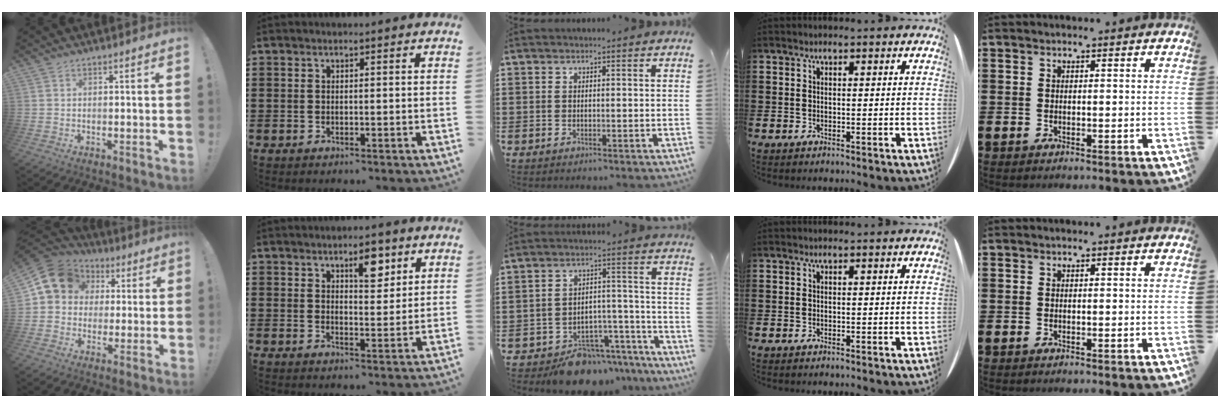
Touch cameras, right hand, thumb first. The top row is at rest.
{"thumb": {"total": 12.5, "force": [4.0, 10.5, 5.4], "torque": [-0.071, -0.012, 0.081]}, "index": {"total": 5.8, "force": [3.4, 2.5, 4.0], "torque": [-0.055, -0.004, 0.052]}, "middle": {"total": 8.0, "force": [-7.4, 2.6, 1.8], "torque": [-0.017, 0.036, -0.135]}}